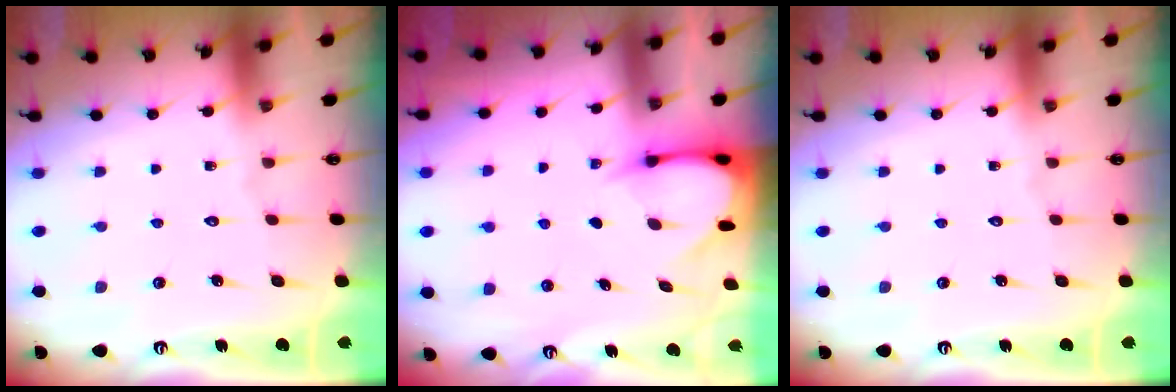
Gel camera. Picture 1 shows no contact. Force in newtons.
{"total": 3.8, "press": 3.8, "slide": 0.4}
{"total": 0.0}